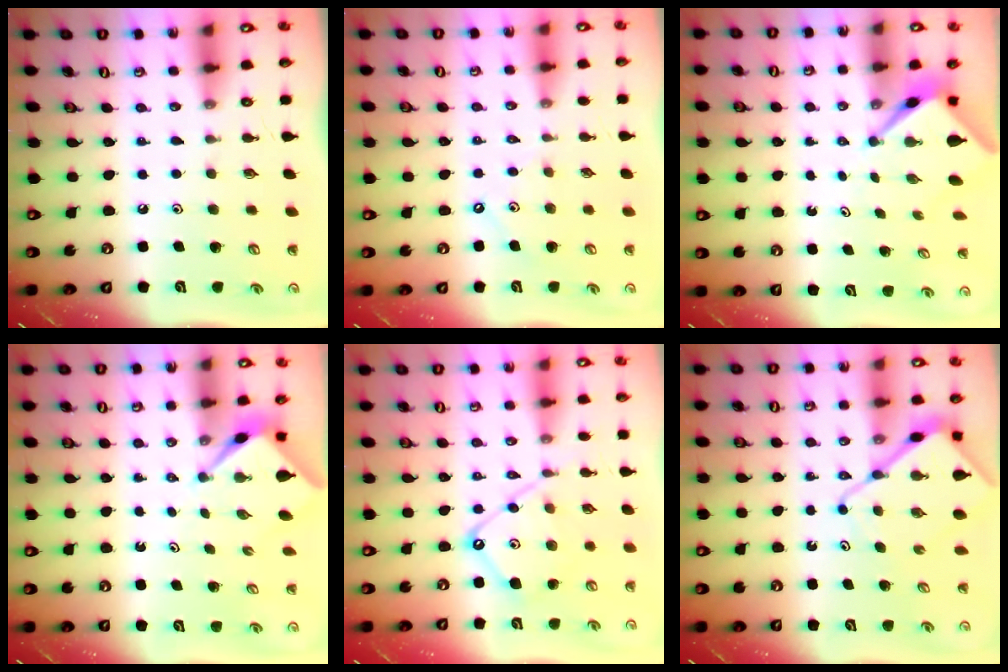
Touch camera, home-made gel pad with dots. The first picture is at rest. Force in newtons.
{"total": 3.3, "press": 3.3, "slide": 0.4}
{"total": 3.2, "press": 3.2, "slide": 0.2}
{"total": 2.6, "press": 2.6, "slide": 0.3}
{"total": 11.4, "press": 11.3, "slide": 1.1}
{"total": 9.7, "press": 9.7, "slide": 1.0}